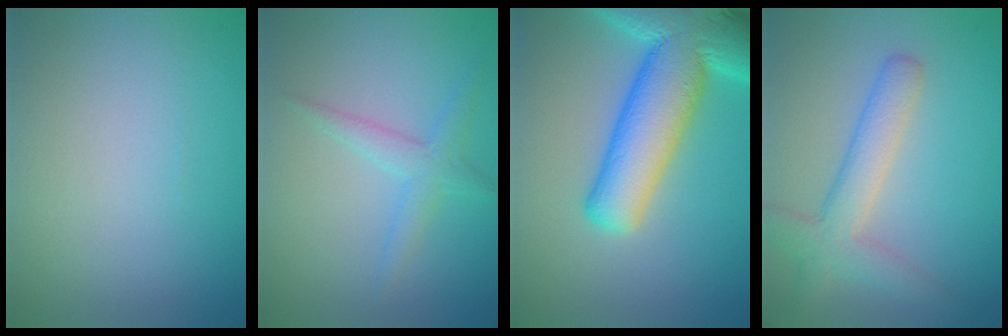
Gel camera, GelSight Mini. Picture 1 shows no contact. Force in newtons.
{"total": 1.3, "press": 1.3, "slide": 0.1}
{"total": 11.9, "press": 11.9, "slide": 0.7}
{"total": 4.2, "press": 4.2, "slide": 0.1}